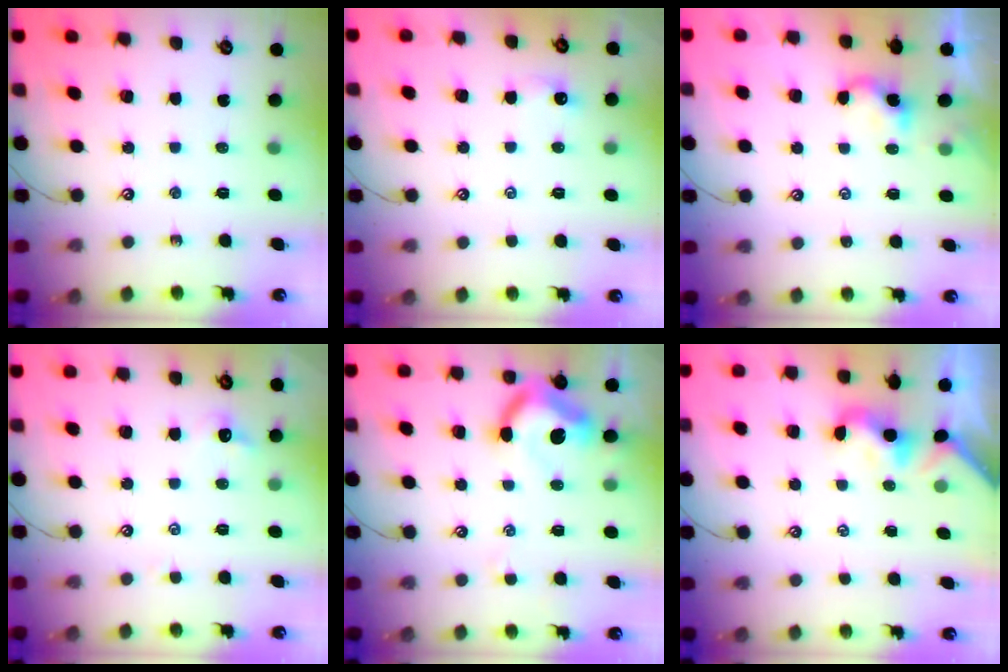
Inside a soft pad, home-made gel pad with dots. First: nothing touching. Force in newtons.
{"total": 0.7, "press": 0.5, "slide": 0.5}
{"total": 1.1, "press": 1.0, "slide": 0.3}
{"total": 0.9, "press": 0.6, "slide": 0.6}
{"total": 6.5, "press": 6.4, "slide": 1.2}
{"total": 1.8, "press": 1.8, "slide": 0.5}